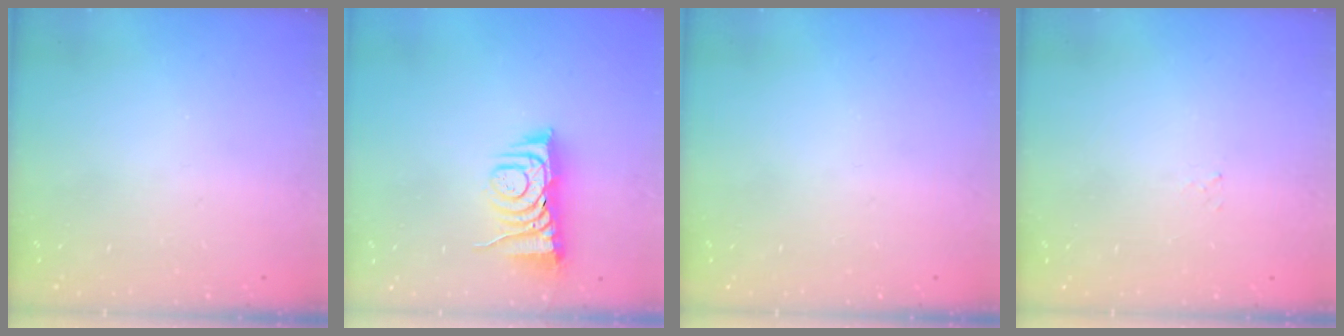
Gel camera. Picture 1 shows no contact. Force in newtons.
{"total": 7.3, "press": 7.3, "slide": 0.6}
{"total": 0.0}
{"total": 1.5, "press": 1.5, "slide": 0.2}